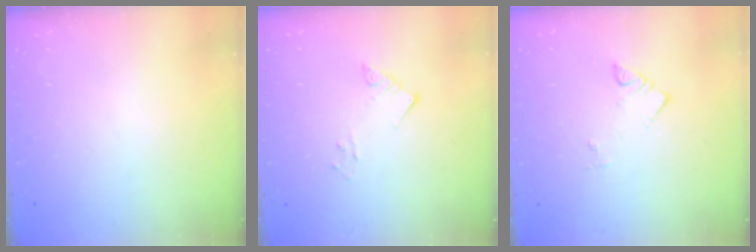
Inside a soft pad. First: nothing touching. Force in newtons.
{"total": 3.9, "press": 3.9, "slide": 0.2}
{"total": 3.4, "press": 3.4, "slide": 0.1}